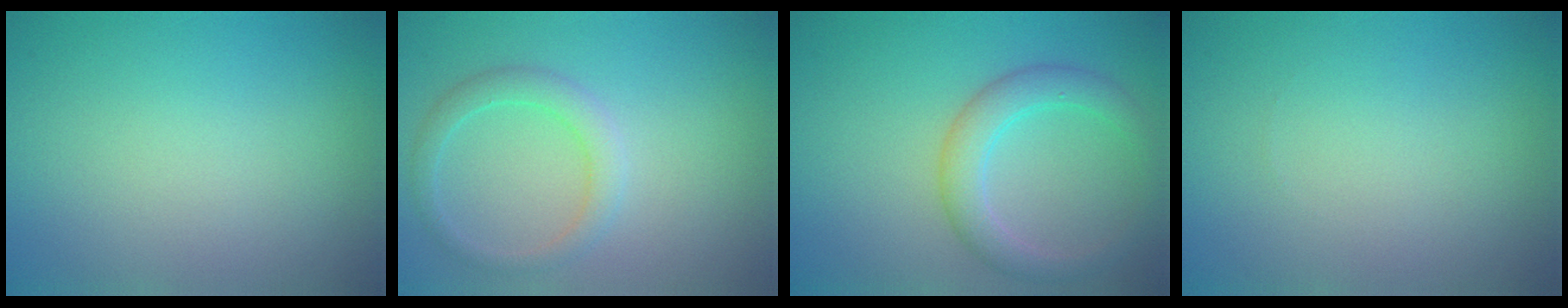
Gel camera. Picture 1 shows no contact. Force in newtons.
{"total": 2.3, "press": 2.3, "slide": 0.2}
{"total": 3.5, "press": 3.5, "slide": 0.1}
{"total": 0.0}